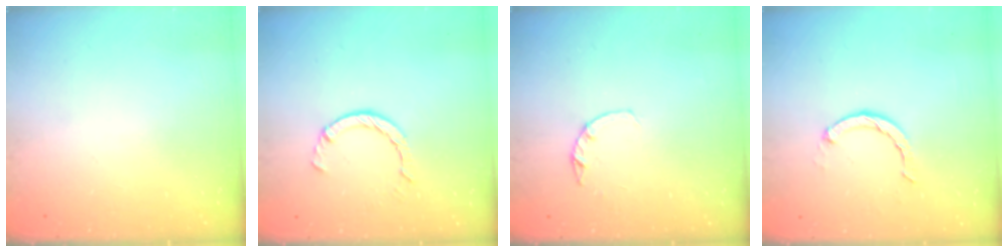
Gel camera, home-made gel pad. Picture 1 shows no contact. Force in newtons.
{"total": 3.4, "press": 3.4, "slide": 0.2}
{"total": 2.2, "press": 2.2, "slide": 0.4}
{"total": 2.1, "press": 2.0, "slide": 0.4}